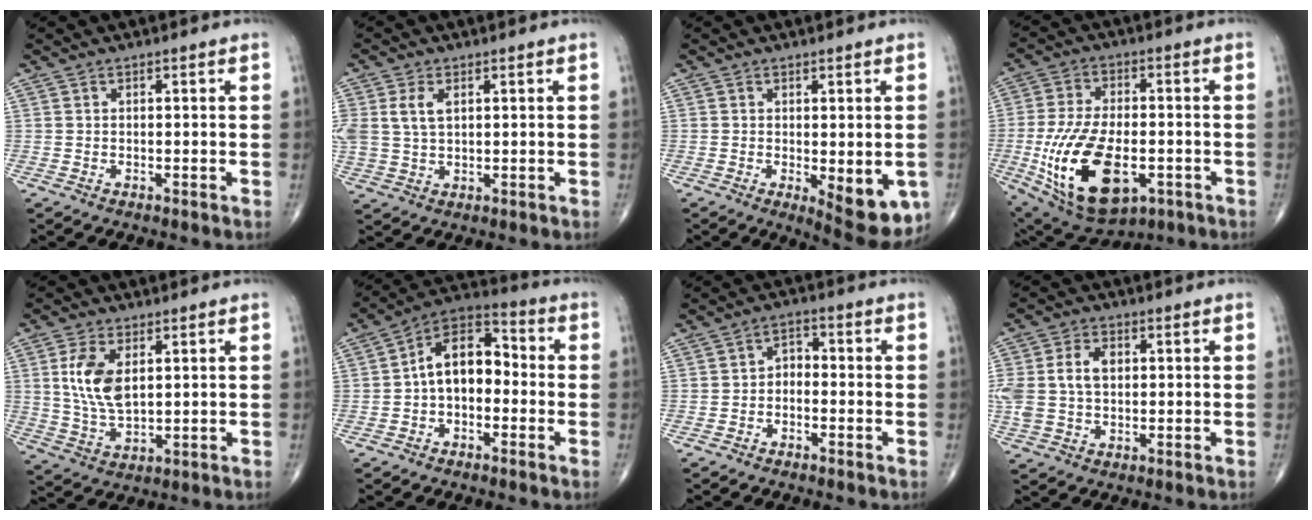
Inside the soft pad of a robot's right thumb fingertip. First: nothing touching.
{"total": 6.6, "force": [1.8, 4.1, 4.8], "torque": [-0.113, 0.004, 0.042]}
{"total": 9.9, "force": [-2.6, 3.8, 8.8], "torque": [-0.099, -0.020, -0.026]}
{"total": 20.2, "force": [-5.5, 10.9, 16.1], "torque": [-0.305, 0.004, -0.074]}
{"total": 9.0, "force": [2.3, 4.8, 7.3], "torque": [-0.142, -0.013, 0.052]}
{"total": 11.1, "force": [-1.1, 7.2, 8.4], "torque": [-0.108, 0.043, -0.037]}
{"total": 3.0, "force": [-1.2, 2.1, 1.8], "torque": [-0.015, 0.025, -0.033]}
{"total": 9.5, "force": [1.2, 6.5, 6.8], "torque": [-0.160, 0.015, 0.029]}